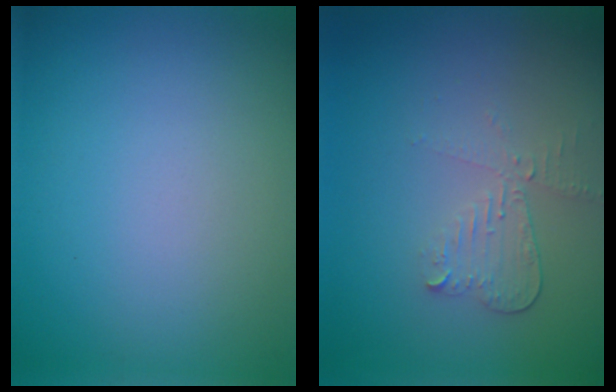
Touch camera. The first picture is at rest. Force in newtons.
{"total": 2.0, "press": 1.9, "slide": 0.7}